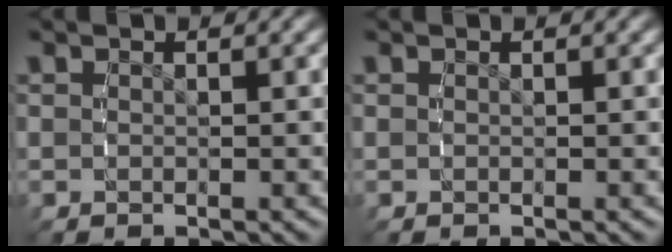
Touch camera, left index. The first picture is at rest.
{"total": 0.0}